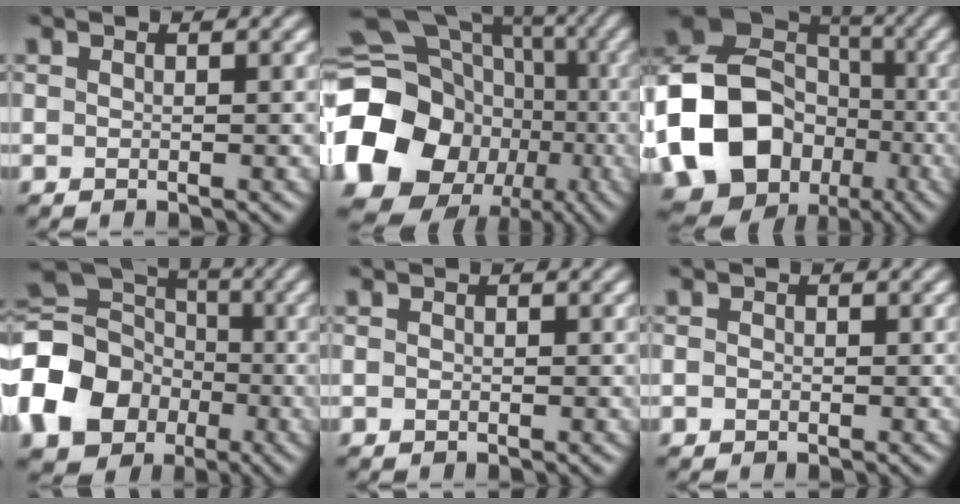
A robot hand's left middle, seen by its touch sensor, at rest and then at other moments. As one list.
[{"total": 19.2, "force": [-5.0, 16.5, 8.4], "torque": [-0.174, -0.005, -0.120]}, {"total": 18.5, "force": [-4.9, 15.3, 9.2], "torque": [-0.196, -0.012, -0.112]}, {"total": 15.2, "force": [-3.9, 12.6, 7.6], "torque": [-0.179, -0.026, -0.100]}, {"total": 0.0}, {"total": 0.6, "force": [-0.2, 0.5, 0.2], "torque": [-0.002, -0.003, -0.004]}]